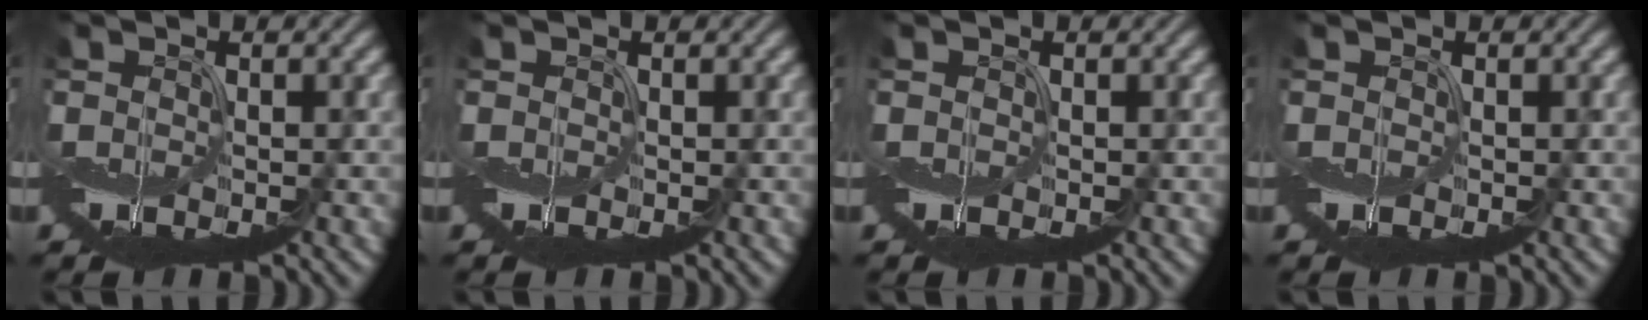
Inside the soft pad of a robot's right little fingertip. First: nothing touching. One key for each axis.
{"total": 0.0}
{"total": 0.0}
{"total": 0.0}